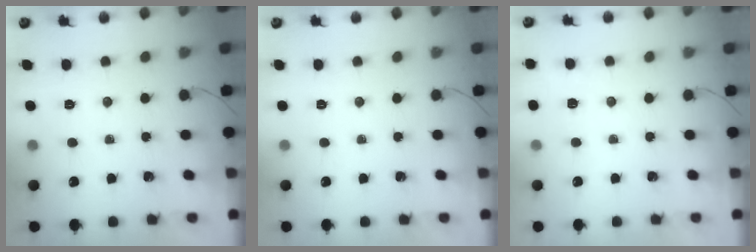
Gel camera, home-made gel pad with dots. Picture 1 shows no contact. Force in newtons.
{"total": 0.0}
{"total": 6.8, "press": 6.6, "slide": 1.6}